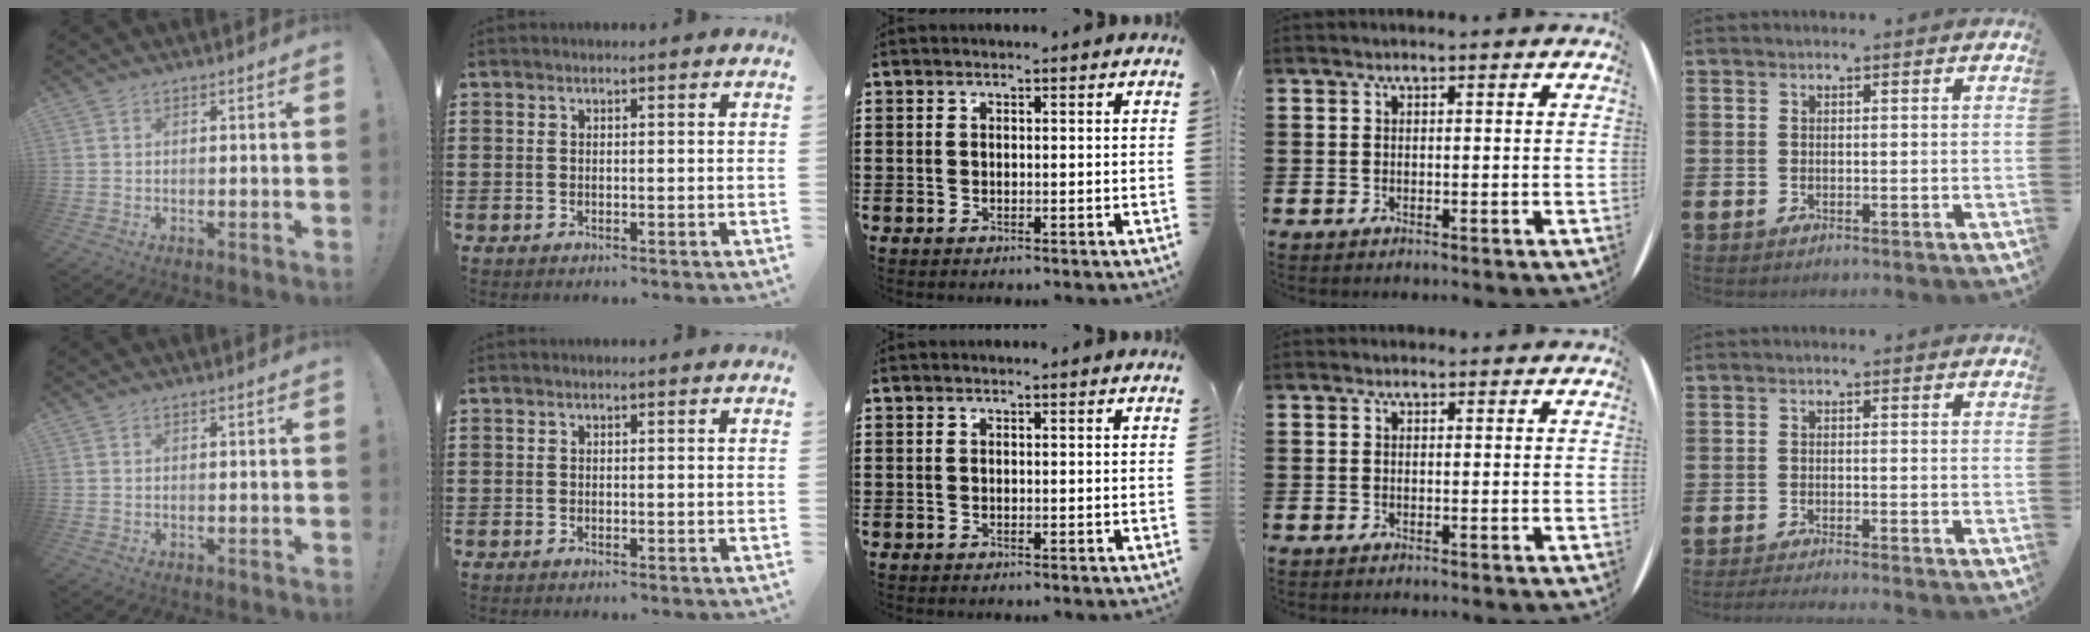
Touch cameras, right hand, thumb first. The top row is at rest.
{"little": {"total": 1.1, "force": [-1.0, -0.2, 0.4], "torque": [-0.005, -0.001, -0.020]}}